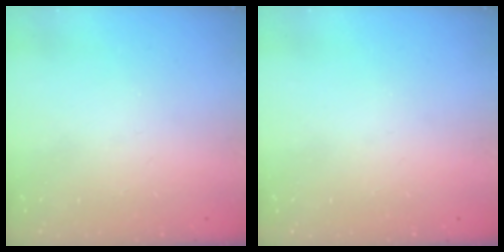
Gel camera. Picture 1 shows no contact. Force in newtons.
{"total": 0.0}